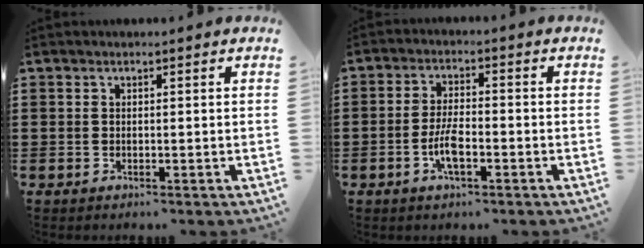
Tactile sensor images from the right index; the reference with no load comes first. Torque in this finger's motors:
{"motor_torque": [2.14, 0.00, 0.34, 0.12]}